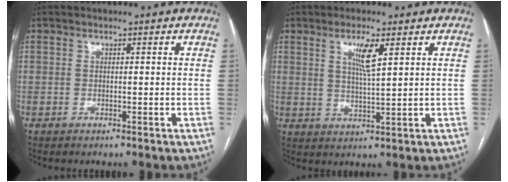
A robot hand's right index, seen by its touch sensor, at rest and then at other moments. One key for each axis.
{"total": 4.8, "fx": 2.2, "fy": 0.2, "fz": 4.2, "tx": -0.080, "ty": -0.005, "tz": 0.042}